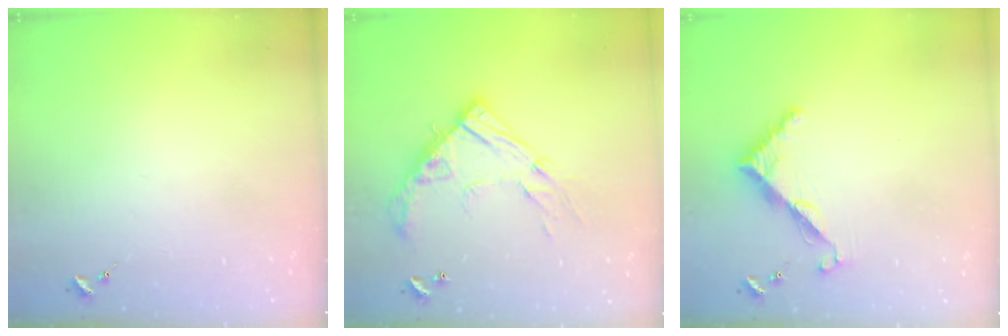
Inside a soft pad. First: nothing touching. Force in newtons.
{"total": 18.0, "press": 17.9, "slide": 1.6}
{"total": 7.7, "press": 7.7, "slide": 0.3}